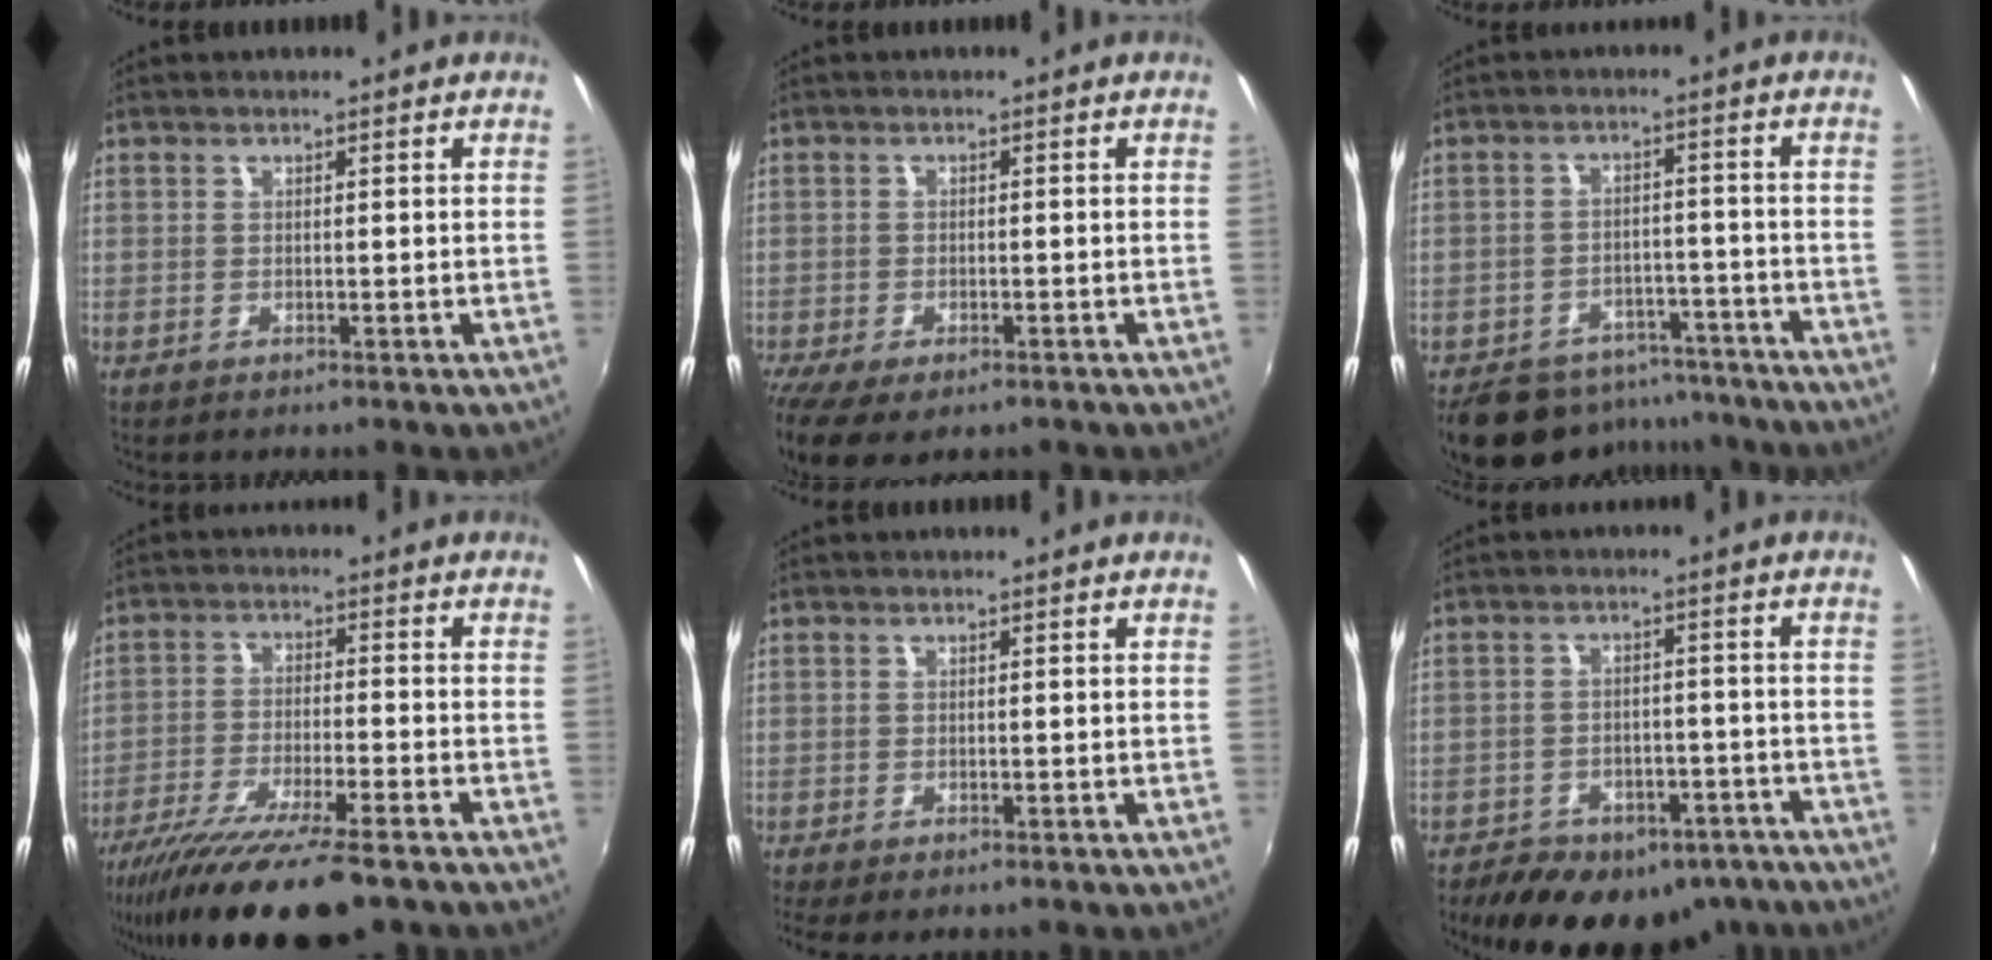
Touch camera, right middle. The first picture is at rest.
{"total": 8.4, "force": [-5.6, 3.5, 5.1], "torque": [-0.124, -0.042, -0.093]}
{"total": 14.8, "force": [-12.0, 7.2, 5.0], "torque": [-0.113, 0.014, -0.159]}
{"total": 16.9, "force": [-13.0, 2.5, 10.6], "torque": [-0.211, -0.051, -0.220]}
{"total": 2.5, "force": [-1.7, 0.8, 1.6], "torque": [-0.031, -0.016, -0.024]}
{"total": 18.7, "force": [-13.6, 10.1, 7.9], "torque": [-0.165, 0.010, -0.161]}